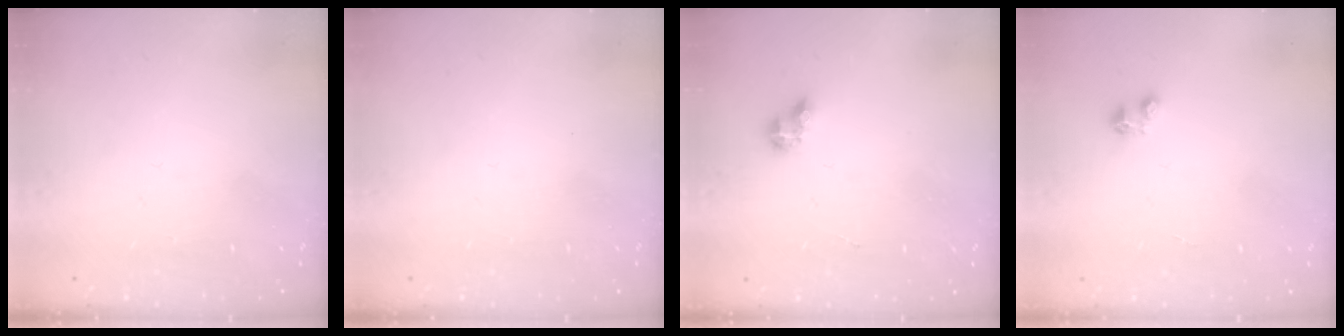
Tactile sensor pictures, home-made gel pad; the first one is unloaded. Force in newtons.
{"total": 0.0}
{"total": 4.8, "press": 4.8, "slide": 0.6}
{"total": 2.8, "press": 2.8, "slide": 0.4}